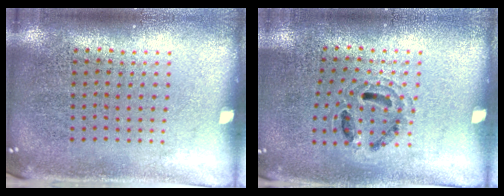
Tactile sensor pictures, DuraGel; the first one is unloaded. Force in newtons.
{"total": 0.9, "press": 0.8, "slide": 0.2}